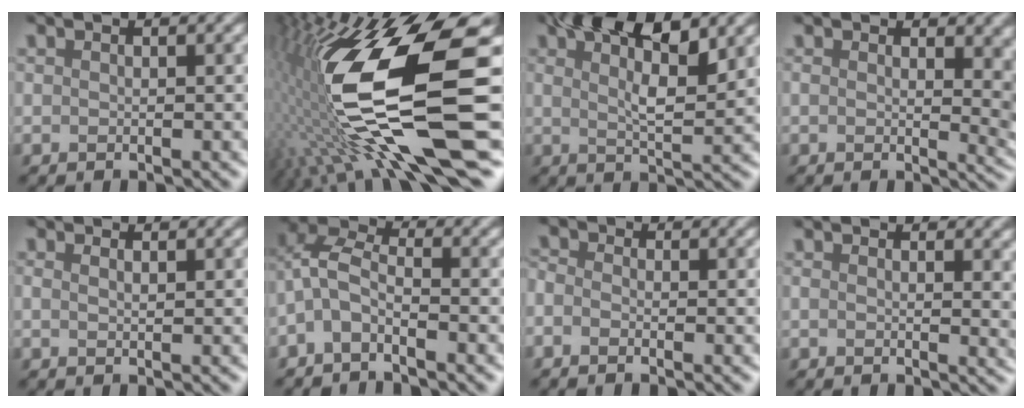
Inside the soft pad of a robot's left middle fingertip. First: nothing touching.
{"total": 15.4, "force": [-1.6, 4.2, 14.7], "torque": [-0.295, -0.014, -0.010]}
{"total": 6.3, "force": [4.0, 1.4, 4.7], "torque": [-0.068, 0.017, 0.061]}
{"total": 7.9, "force": [1.4, 3.1, 7.1], "torque": [-0.059, 0.025, 0.017]}
{"total": 0.8, "force": [0.0, -0.6, -0.4], "torque": [0.001, -0.002, 0.010]}
{"total": 2.7, "force": [-2.2, 0.6, 1.5], "torque": [-0.053, 0.012, -0.035]}
{"total": 1.6, "force": [-1.6, 0.1, -0.2], "torque": [-0.015, 0.005, -0.018]}
{"total": 3.1, "force": [0.8, 1.0, 2.8], "torque": [-0.018, 0.021, 0.002]}